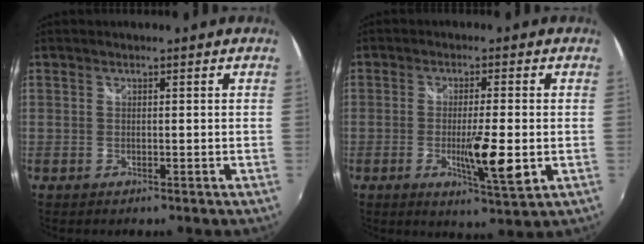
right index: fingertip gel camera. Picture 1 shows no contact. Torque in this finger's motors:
{"motor_torque": [1.92, 0.22, 0.55, 0.12]}